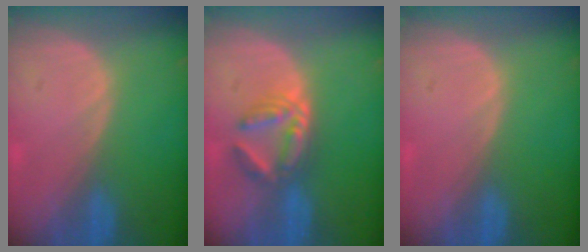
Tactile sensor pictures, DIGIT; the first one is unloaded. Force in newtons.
{"total": 6.0, "press": 5.4, "slide": 2.7}
{"total": 0.0}